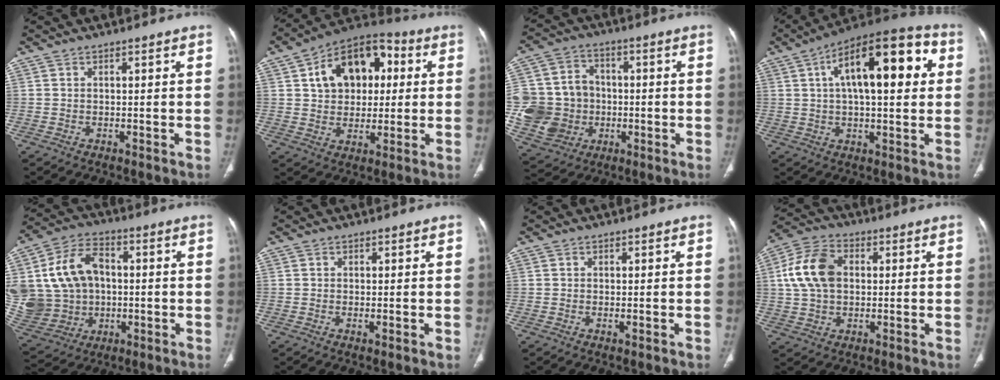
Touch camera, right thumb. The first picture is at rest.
{"total": 16.3, "force": [3.9, 11.2, 11.3], "torque": [-0.136, 0.017, 0.056]}
{"total": 16.5, "force": [-2.2, 14.6, 7.3], "torque": [-0.126, 0.019, -0.027]}
{"total": 20.5, "force": [5.1, 8.4, 18.0], "torque": [-0.252, 0.024, 0.067]}
{"total": 24.1, "force": [1.8, 19.5, 14.1], "torque": [-0.307, 0.034, 0.055]}
{"total": 1.1, "force": [-0.3, 0.2, 1.1], "torque": [-0.024, -0.006, -0.006]}
{"total": 0.9, "force": [-0.3, 0.1, 0.8], "torque": [-0.016, -0.003, -0.005]}
{"total": 11.6, "force": [1.5, 8.0, 8.3], "torque": [-0.156, 0.019, 0.024]}